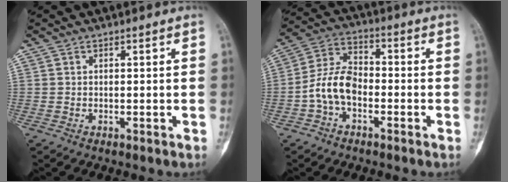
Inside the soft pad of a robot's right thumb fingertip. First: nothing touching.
{"total": 9.0, "force": [-2.6, 5.6, 6.5], "torque": [-0.122, 0.035, -0.060]}